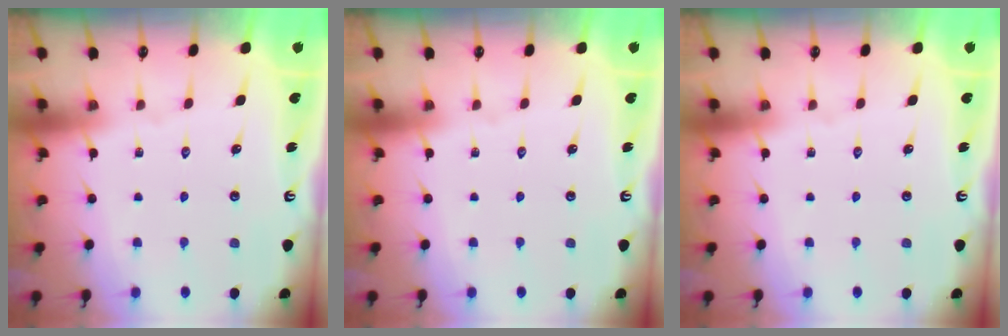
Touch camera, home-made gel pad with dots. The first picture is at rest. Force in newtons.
{"total": 0.0}
{"total": 0.0}